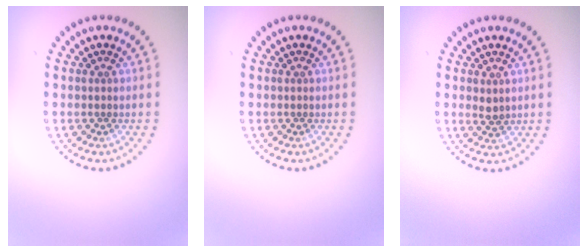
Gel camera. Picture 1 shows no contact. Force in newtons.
{"total": 0.0}
{"total": 0.9, "press": 0.8, "slide": 0.3}